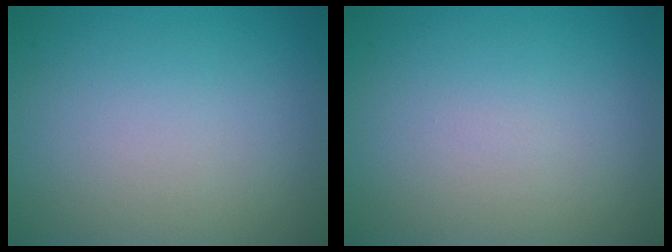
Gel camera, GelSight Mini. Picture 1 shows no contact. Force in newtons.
{"total": 0.0}